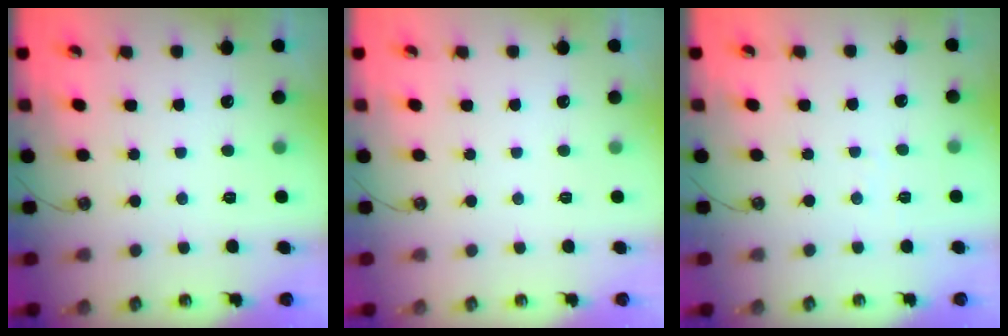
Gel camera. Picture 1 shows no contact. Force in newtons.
{"total": 0.0}
{"total": 2.8, "press": 2.8, "slide": 0.4}